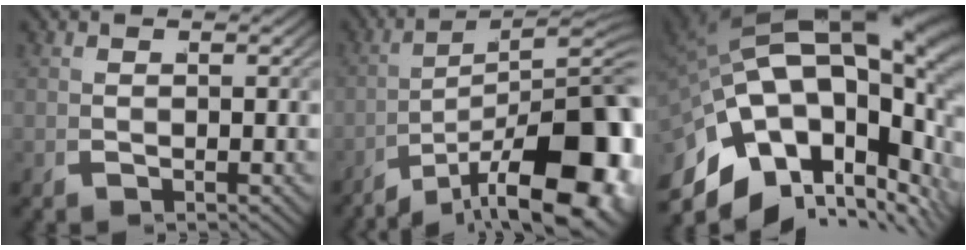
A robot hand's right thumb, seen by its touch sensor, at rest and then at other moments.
{"total": 12.4, "force": [-3.2, 6.4, 10.2], "torque": [-0.136, -0.032, -0.033]}
{"total": 19.2, "force": [1.7, 11.9, 15.0], "torque": [-0.270, -0.013, 0.028]}